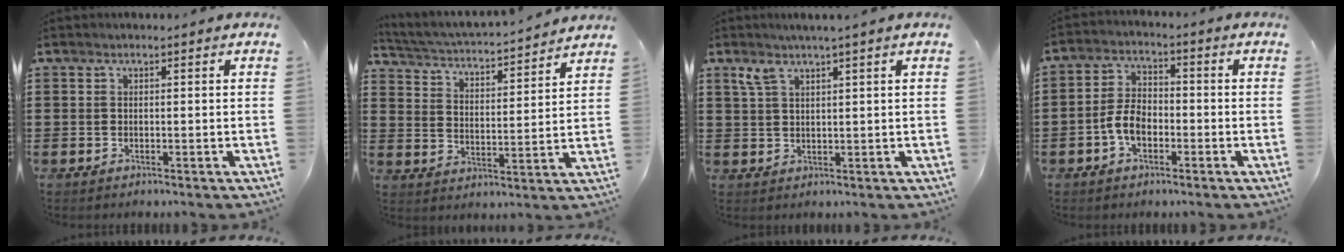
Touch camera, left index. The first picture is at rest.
{"total": 3.2, "force": [3.1, -0.1, 0.8], "torque": [-0.036, -0.031, 0.044]}
{"total": 3.2, "force": [2.1, 0.6, 2.3], "torque": [-0.053, 0.003, 0.038]}
{"total": 5.2, "force": [-1.9, 3.0, 3.9], "torque": [-0.094, 0.001, -0.041]}